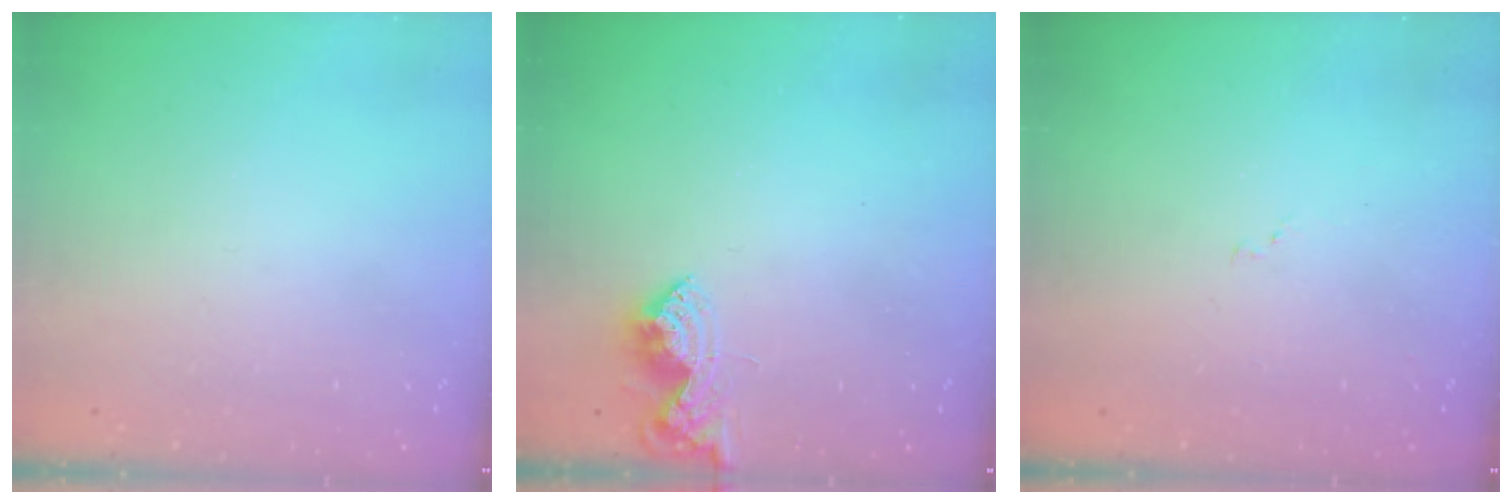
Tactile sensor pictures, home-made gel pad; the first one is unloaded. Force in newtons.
{"total": 9.6, "press": 9.6, "slide": 0.1}
{"total": 5.7, "press": 5.6, "slide": 0.6}